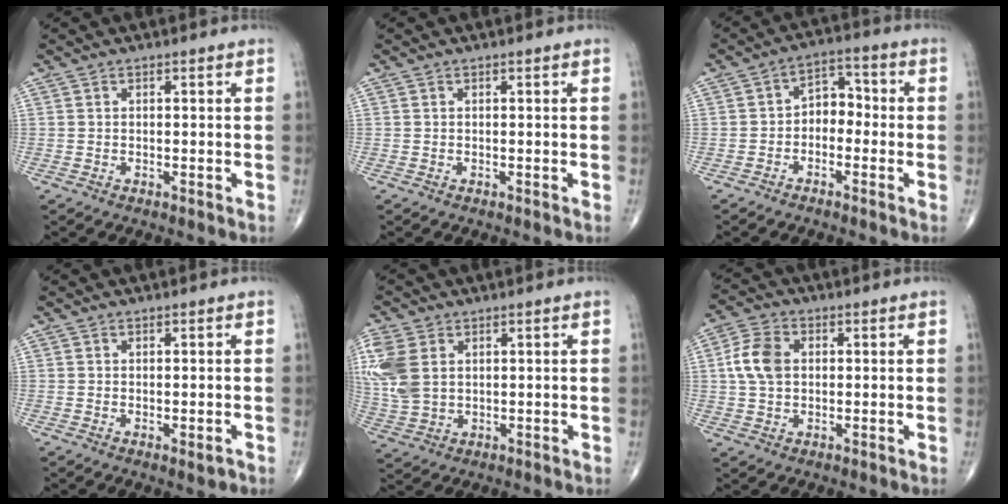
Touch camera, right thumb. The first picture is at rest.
{"total": 0.0}
{"total": 6.1, "force": [-1.6, 4.5, 3.9], "torque": [-0.034, 0.037, -0.043]}
{"total": 1.5, "force": [-0.5, 0.6, 1.4], "torque": [-0.015, -0.004, -0.003]}
{"total": 9.8, "force": [2.6, 6.6, 6.8], "torque": [-0.167, 0.000, 0.060]}
{"total": 7.3, "force": [1.0, 5.1, 5.1], "torque": [-0.099, 0.009, 0.014]}